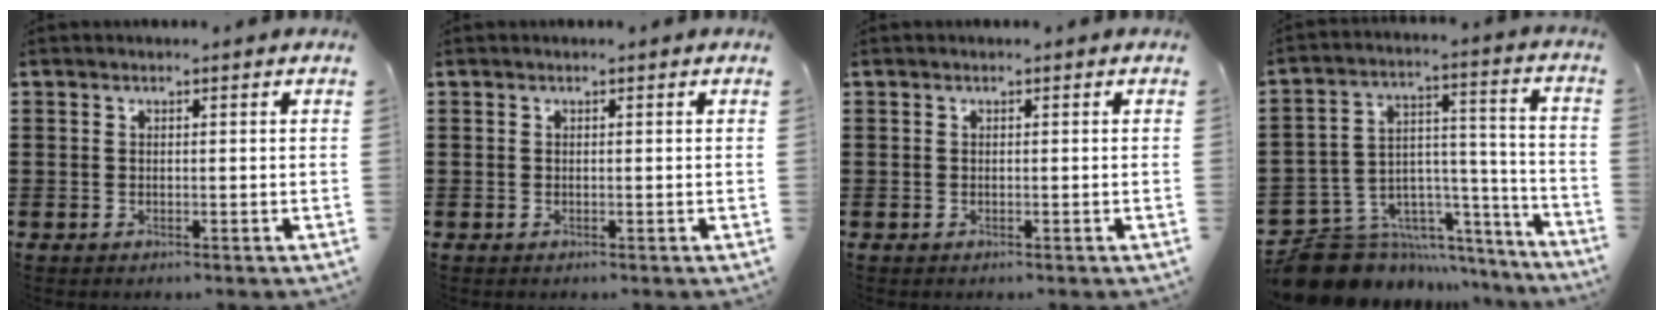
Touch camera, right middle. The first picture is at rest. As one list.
[{"total": 0.0}, {"total": 0.0}, {"total": 9.8, "force": [-8.5, 4.6, 1.4], "torque": [-0.041, 0.010, -0.159]}]